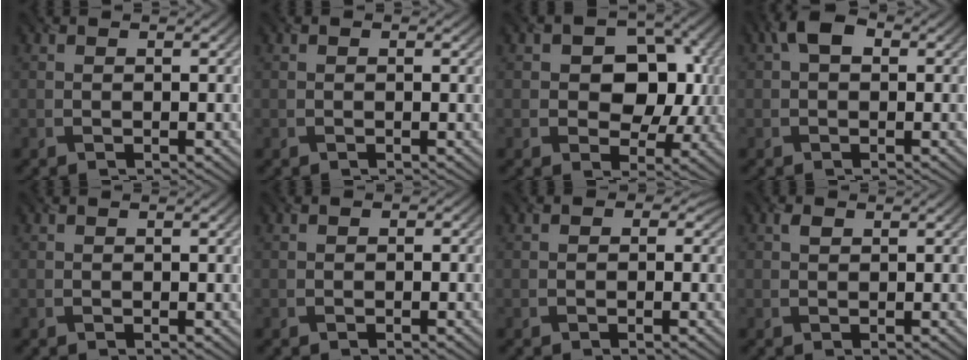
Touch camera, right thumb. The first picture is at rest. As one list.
[{"total": 0.0}, {"total": 8.5, "force": [0.5, 6.4, 5.5], "torque": [-0.078, -0.005, -0.003]}, {"total": 3.4, "force": [0.8, 2.2, 2.4], "torque": [-0.038, 0.008, 0.004]}, {"total": 0.7, "force": [0.1, 0.2, 0.7], "torque": [-0.009, 0.001, 0.001]}, {"total": 0.6, "force": [-0.4, 0.5, 0.2], "torque": [0.002, -0.003, -0.006]}, {"total": 1.6, "force": [0.1, 1.3, 0.8], "torque": [-0.004, 0.002, -0.005]}, {"total": 0.7, "force": [0.4, 0.4, 0.3], "torque": [-0.006, 0.000, 0.007]}]